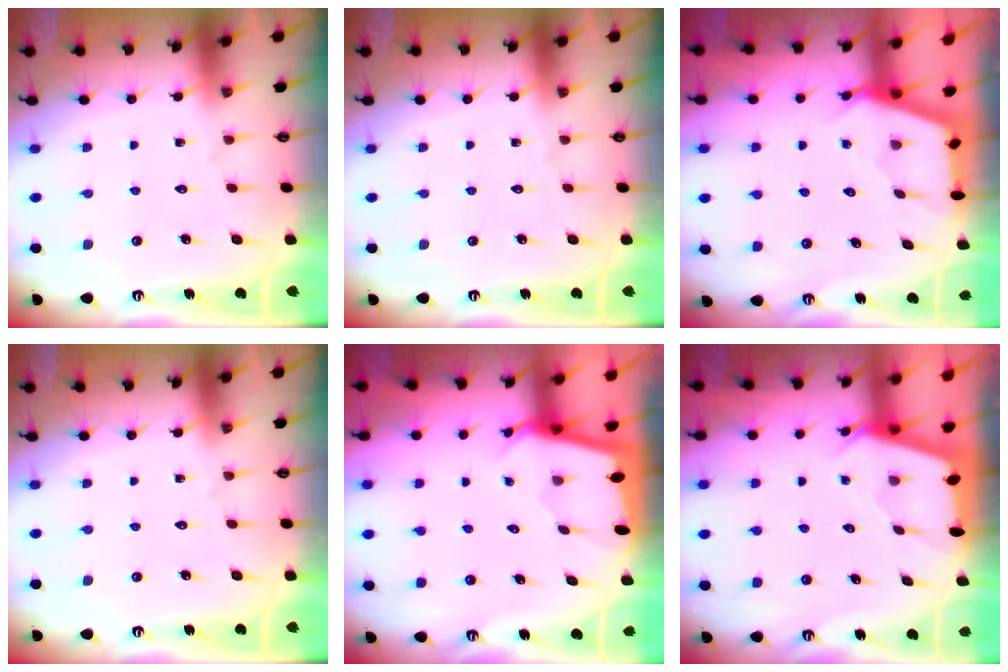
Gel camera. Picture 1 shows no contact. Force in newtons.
{"total": 0.0}
{"total": 2.8, "press": 2.8, "slide": 0.4}
{"total": 0.0}
{"total": 1.5, "press": 1.5, "slide": 0.1}
{"total": 2.4, "press": 2.4, "slide": 0.3}